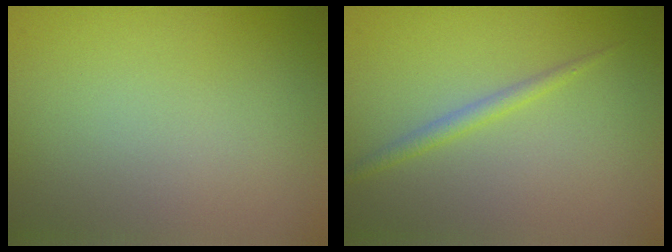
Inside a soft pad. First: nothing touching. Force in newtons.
{"total": 1.3, "press": 1.3, "slide": 0.1}